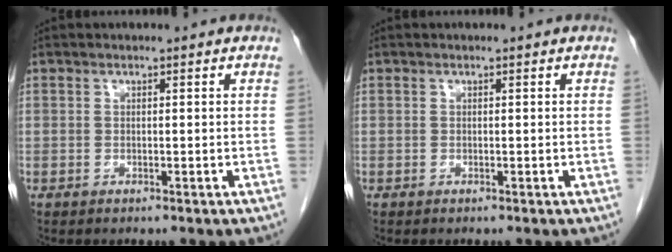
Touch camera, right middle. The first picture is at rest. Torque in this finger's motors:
{"motor_torque": [0.27, -0.14, 0.02, 0.01]}